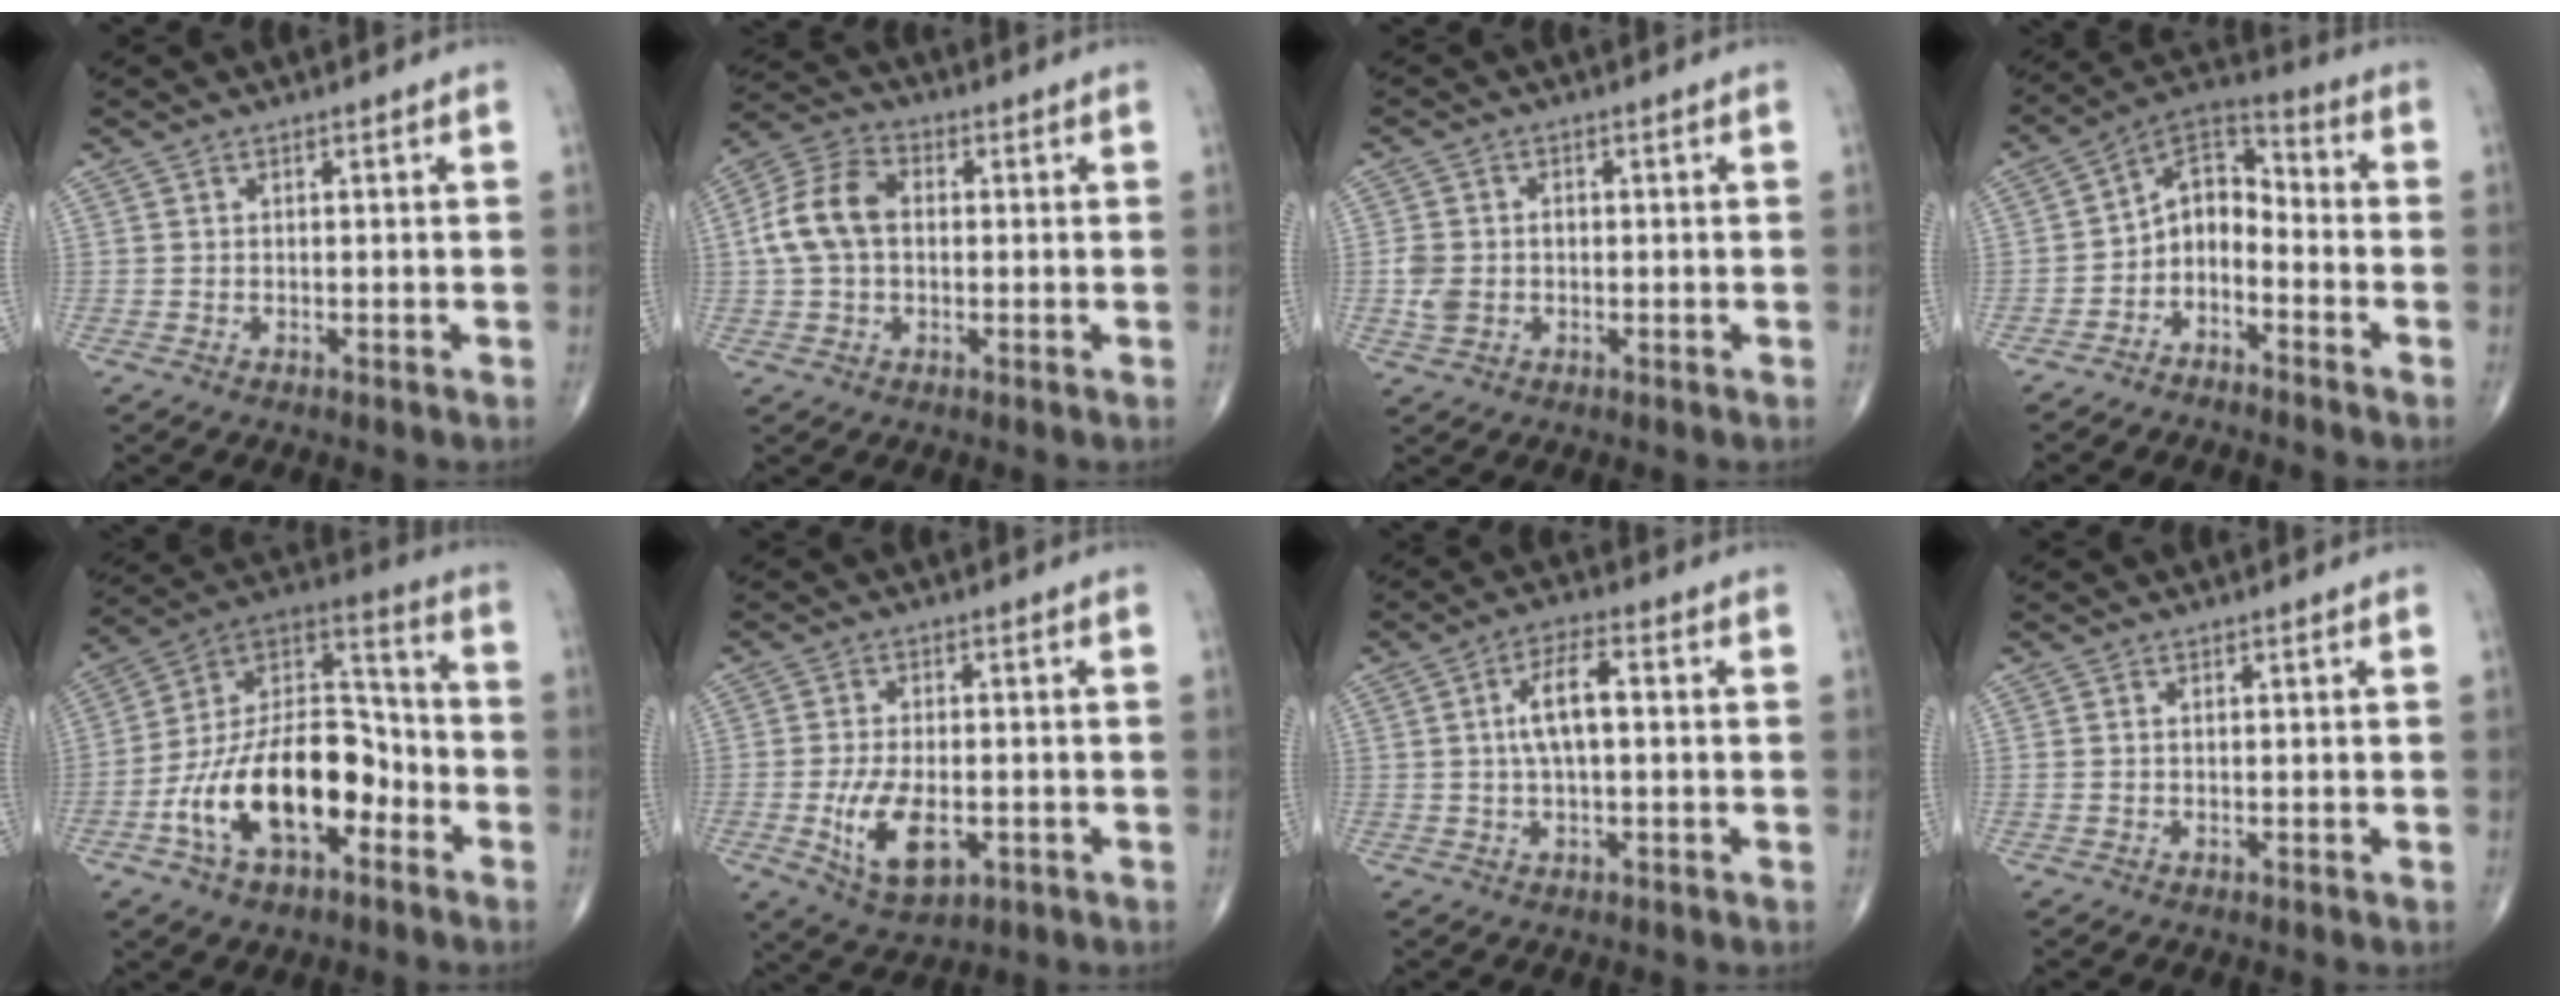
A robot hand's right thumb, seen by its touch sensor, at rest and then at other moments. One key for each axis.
{"total": 10.1, "fx": 0.6, "fy": 7.0, "fz": 7.3, "tx": -0.147, "ty": 0.029, "tz": 0.004}
{"total": 4.8, "fx": -0.7, "fy": 3.8, "fz": 2.8, "tx": -0.054, "ty": 0.011, "tz": -0.009}
{"total": 9.0, "fx": -4.0, "fy": 5.9, "fz": 5.5, "tx": -0.068, "ty": 0.073, "tz": -0.088}
{"total": 21.8, "fx": -7.7, "fy": 11.9, "fz": 16.5, "tx": -0.262, "ty": 0.067, "tz": -0.134}
{"total": 9.9, "fx": -2.6, "fy": 5.2, "fz": 8.1, "tx": -0.144, "ty": -0.004, "tz": -0.033}
{"total": 7.2, "fx": 0.6, "fy": 2.7, "fz": 6.6, "tx": -0.127, "ty": 0.016, "tz": 0.008}
{"total": 0.8, "fx": 0.1, "fy": 0.5, "fz": 0.6, "tx": -0.019, "ty": 0.009, "tz": 0.008}